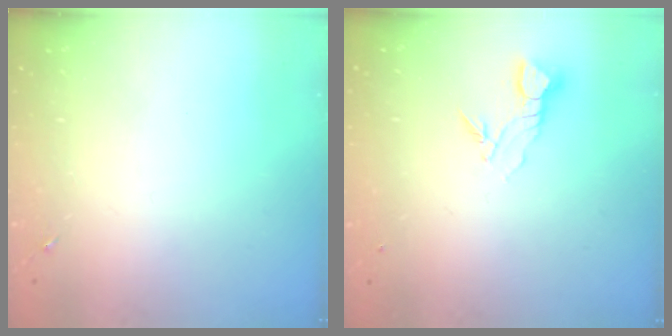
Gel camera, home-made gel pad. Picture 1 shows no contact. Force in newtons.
{"total": 3.8, "press": 3.8, "slide": 0.2}